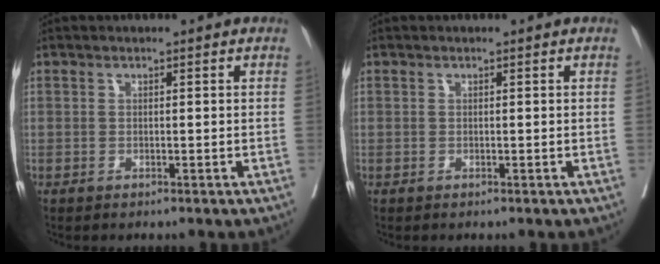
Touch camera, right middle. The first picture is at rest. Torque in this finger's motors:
{"motor_torque": [-0.01, 0.00, 0.00, 0.00]}